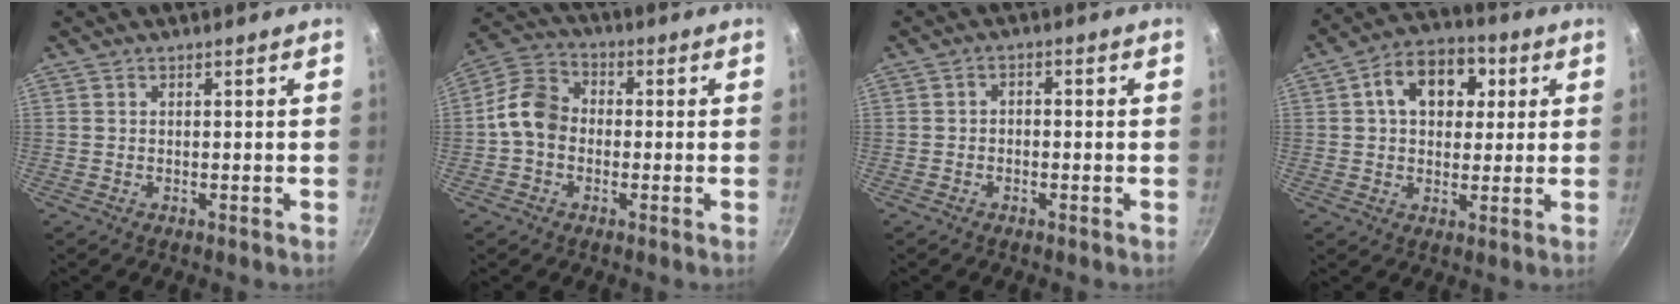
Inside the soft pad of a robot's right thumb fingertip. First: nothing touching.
{"total": 8.8, "force": [-1.0, 7.0, 5.2], "torque": [-0.071, 0.026, -0.041]}
{"total": 1.8, "force": [-0.8, 1.2, 1.1], "torque": [-0.019, 0.013, -0.017]}
{"total": 12.3, "force": [3.4, 8.7, 8.0], "torque": [-0.088, 0.011, 0.039]}